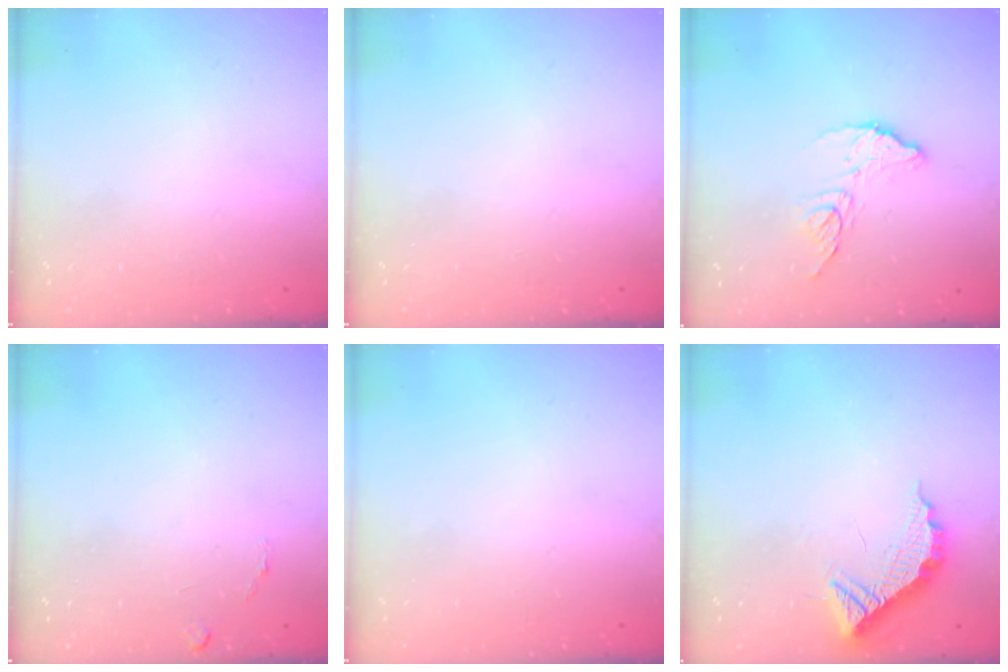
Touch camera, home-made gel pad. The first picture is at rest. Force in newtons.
{"total": 0.0}
{"total": 9.8, "press": 9.8, "slide": 0.5}
{"total": 4.5, "press": 4.5, "slide": 0.3}
{"total": 0.0}
{"total": 12.5, "press": 12.4, "slide": 1.0}